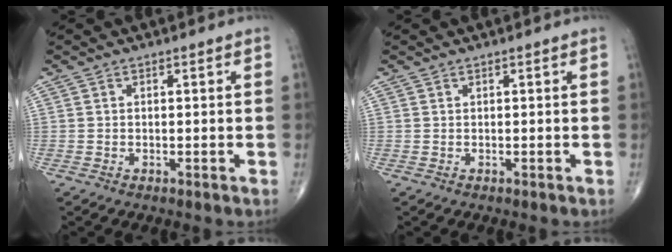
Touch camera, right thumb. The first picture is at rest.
{"total": 0.0}